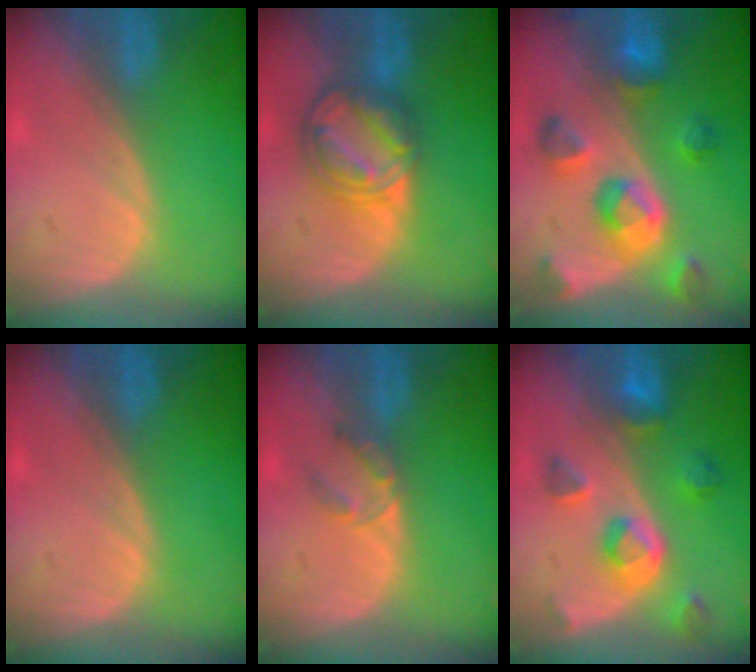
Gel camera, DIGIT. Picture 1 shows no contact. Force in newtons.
{"total": 8.1, "press": 6.9, "slide": 4.1}
{"total": 9.3, "press": 8.5, "slide": 3.9}
{"total": 0.0}
{"total": 2.7, "press": 2.5, "slide": 1.0}
{"total": 7.7, "press": 6.8, "slide": 3.5}